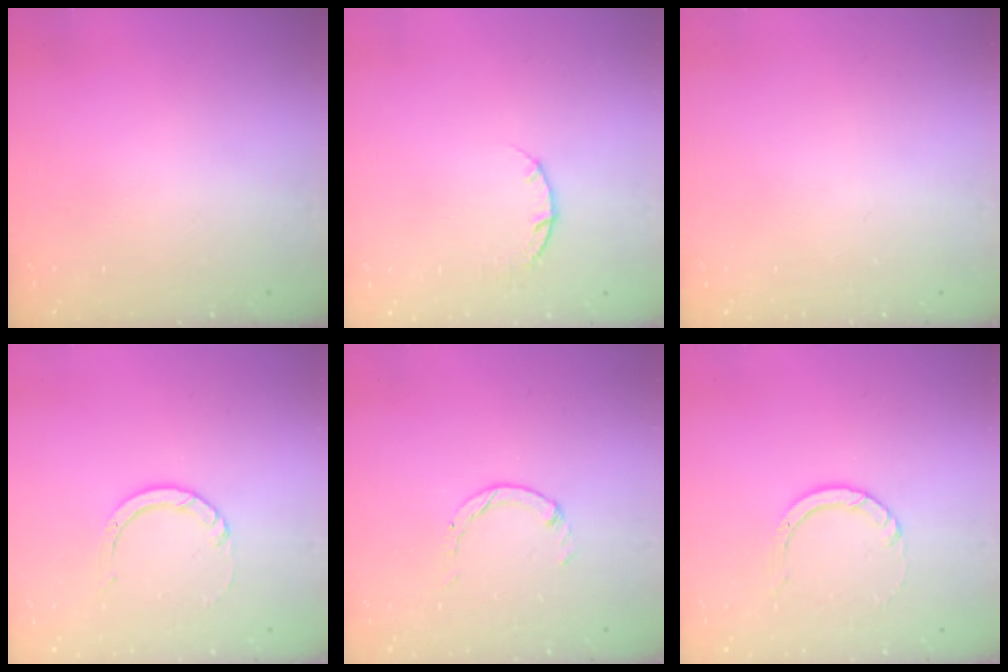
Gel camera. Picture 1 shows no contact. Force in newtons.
{"total": 3.7, "press": 3.7, "slide": 0.6}
{"total": 0.0}
{"total": 5.1, "press": 5.1, "slide": 0.3}
{"total": 0.0}
{"total": 3.9, "press": 3.9, "slide": 0.4}